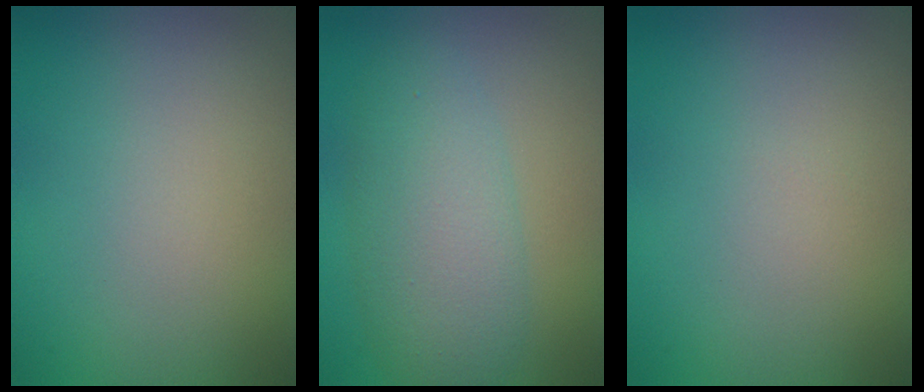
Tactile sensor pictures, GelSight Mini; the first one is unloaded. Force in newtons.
{"total": 4.9, "press": 4.9, "slide": 0.2}
{"total": 0.0}